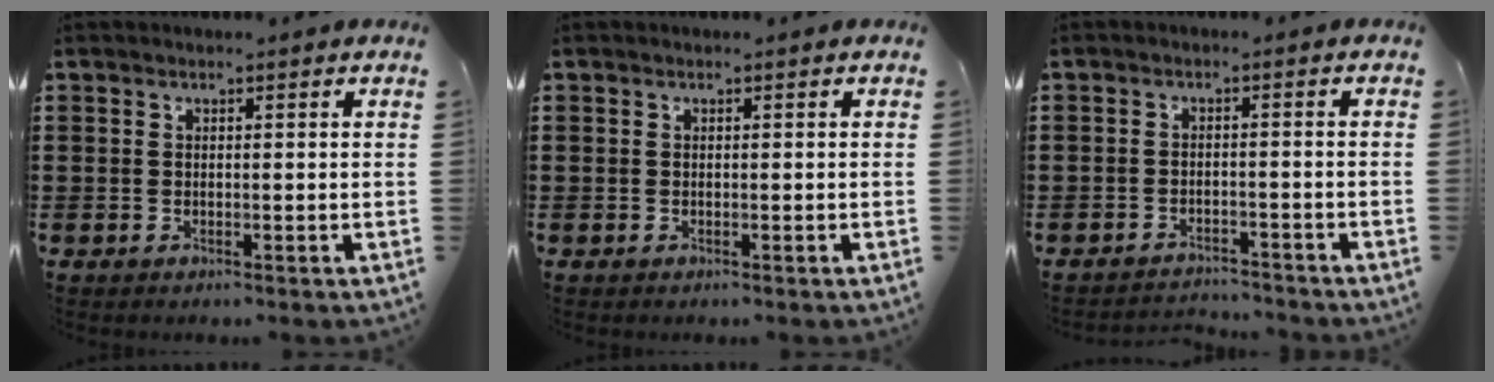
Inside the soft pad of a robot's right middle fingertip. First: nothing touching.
{"total": 0.0}
{"total": 2.4, "force": [-2.4, 0.2, -0.1], "torque": [-0.006, 0.000, -0.052]}